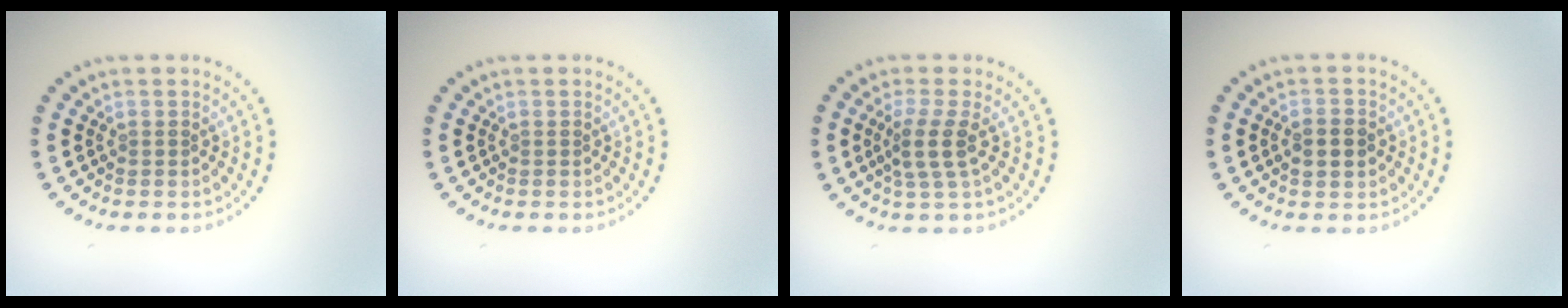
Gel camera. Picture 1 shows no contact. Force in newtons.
{"total": 0.0}
{"total": 2.6, "press": 2.1, "slide": 1.6}
{"total": 2.9, "press": 2.9, "slide": 0.1}